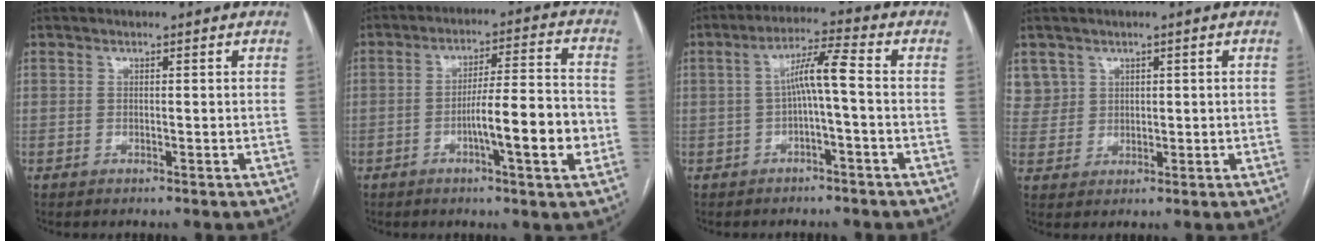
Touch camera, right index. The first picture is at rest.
{"total": 10.9, "force": [-3.2, 0.7, 10.4], "torque": [-0.162, 0.006, -0.050]}
{"total": 5.9, "force": [-0.5, 0.1, 5.8], "torque": [-0.102, 0.024, -0.007]}
{"total": 4.8, "force": [2.6, 4.0, -0.2], "torque": [0.017, 0.008, 0.052]}